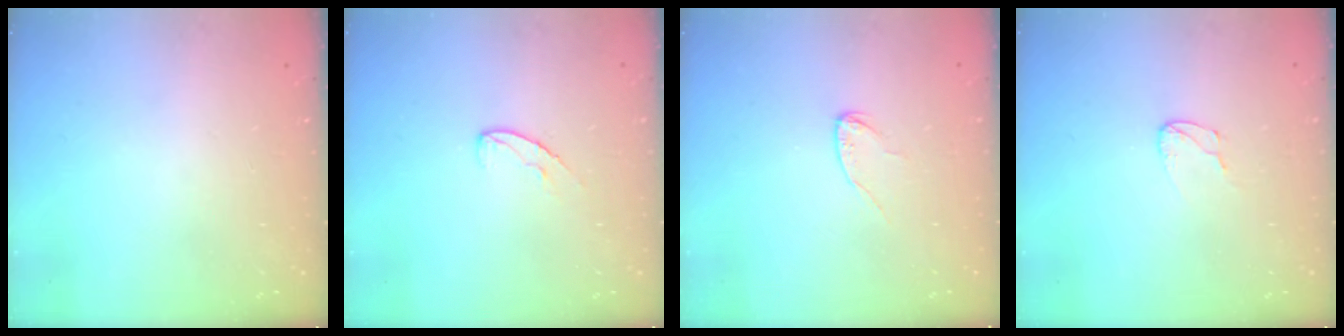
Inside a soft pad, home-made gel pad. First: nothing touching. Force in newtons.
{"total": 7.3, "press": 7.2, "slide": 0.6}
{"total": 4.5, "press": 4.5, "slide": 0.5}
{"total": 3.3, "press": 3.3, "slide": 0.3}